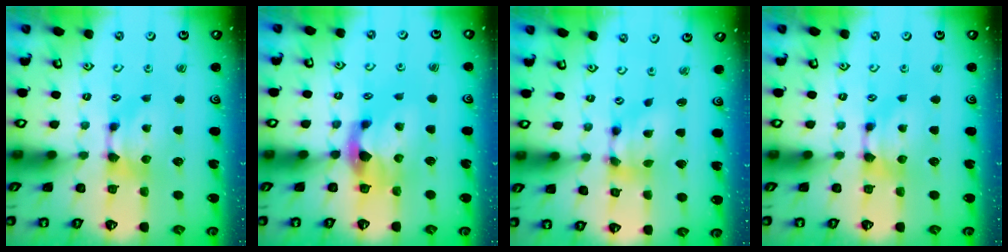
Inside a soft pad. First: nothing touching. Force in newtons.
{"total": 2.7, "press": 2.4, "slide": 1.3}
{"total": 5.3, "press": 5.0, "slide": 1.9}
{"total": 0.0}